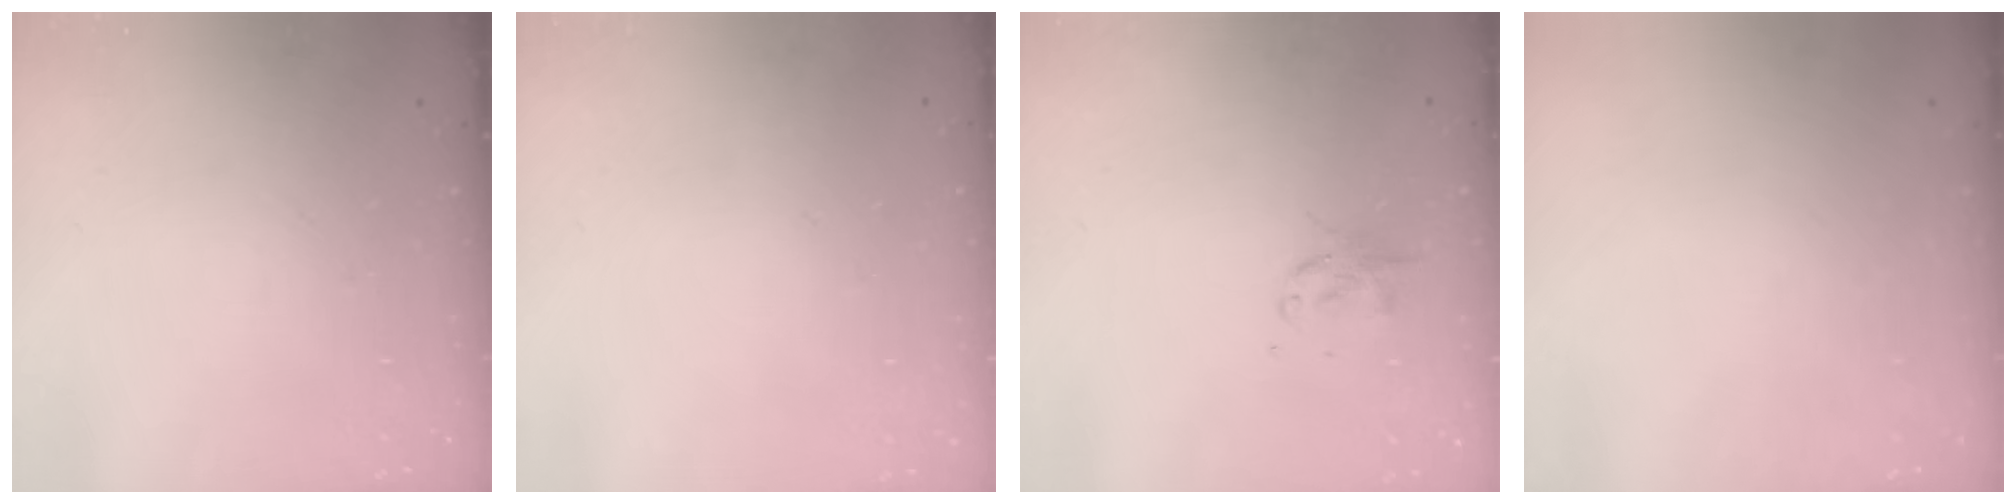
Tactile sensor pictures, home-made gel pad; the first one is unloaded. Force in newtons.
{"total": 1.8, "press": 1.7, "slide": 0.2}
{"total": 2.5, "press": 2.5, "slide": 0.6}
{"total": 0.0}